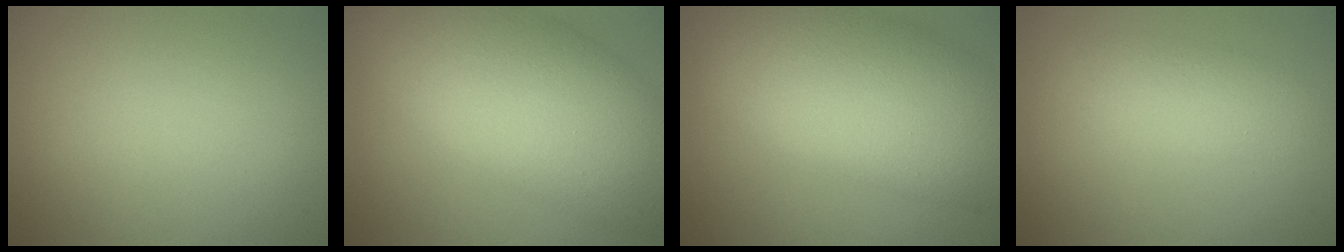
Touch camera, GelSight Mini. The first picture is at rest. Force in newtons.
{"total": 11.9, "press": 11.8, "slide": 0.5}
{"total": 12.7, "press": 12.6, "slide": 0.8}
{"total": 3.0, "press": 3.0, "slide": 0.2}